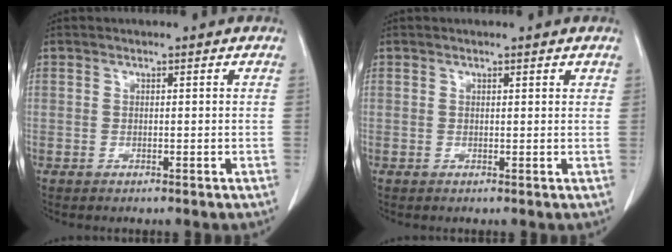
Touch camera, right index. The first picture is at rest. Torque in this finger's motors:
{"motor_torque": [-0.01, -0.02, -0.11, -0.01]}